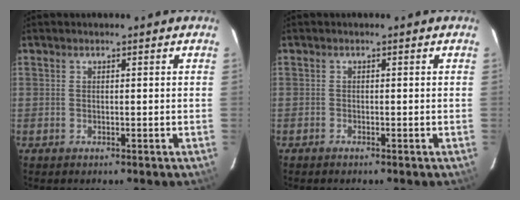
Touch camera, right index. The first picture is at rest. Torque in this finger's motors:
{"motor_torque": [0.05, -0.06, 0.04, 0.00]}